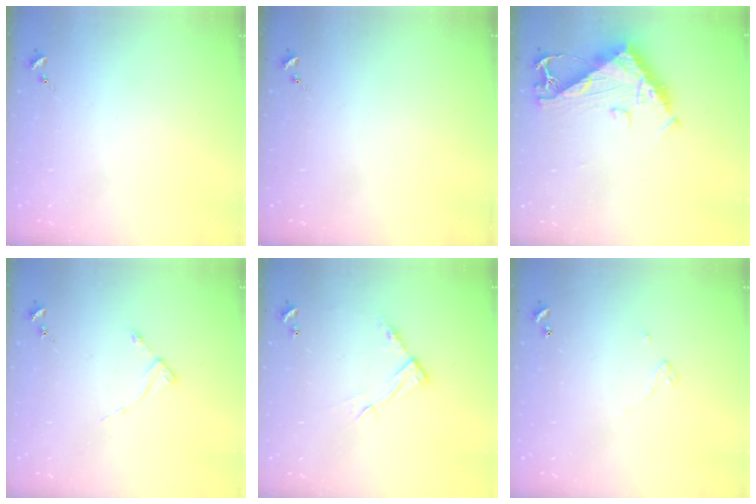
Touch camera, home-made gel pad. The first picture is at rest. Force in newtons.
{"total": 0.0}
{"total": 10.6, "press": 10.5, "slide": 1.1}
{"total": 2.7, "press": 2.7, "slide": 0.3}
{"total": 10.0, "press": 10.0, "slide": 0.5}
{"total": 3.2, "press": 3.2, "slide": 0.1}